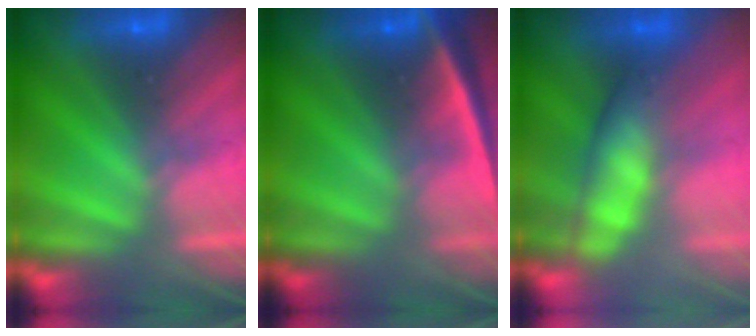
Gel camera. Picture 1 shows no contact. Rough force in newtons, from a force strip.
{"total": 2.4}
{"total": 3.2}